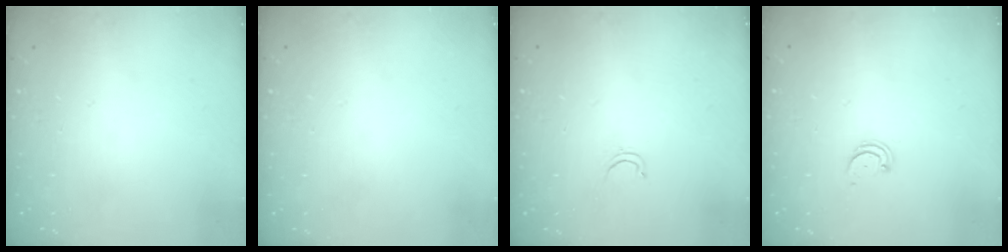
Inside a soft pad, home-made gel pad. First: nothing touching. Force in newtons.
{"total": 0.0}
{"total": 2.6, "press": 2.5, "slide": 0.4}
{"total": 2.0, "press": 2.0, "slide": 0.2}